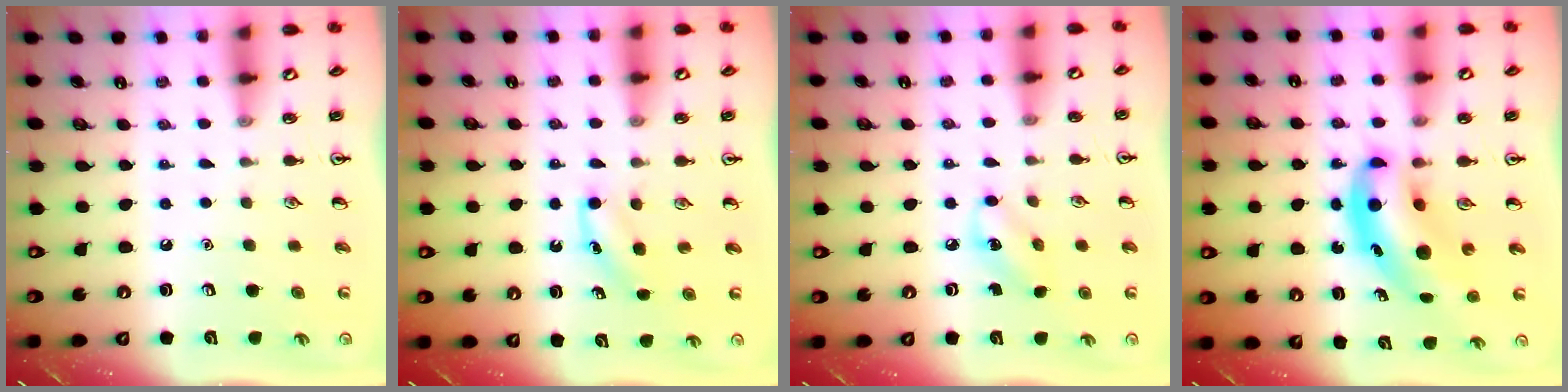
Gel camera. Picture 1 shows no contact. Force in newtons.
{"total": 3.6, "press": 3.4, "slide": 1.2}
{"total": 4.4, "press": 4.3, "slide": 0.9}
{"total": 9.4, "press": 9.0, "slide": 2.7}